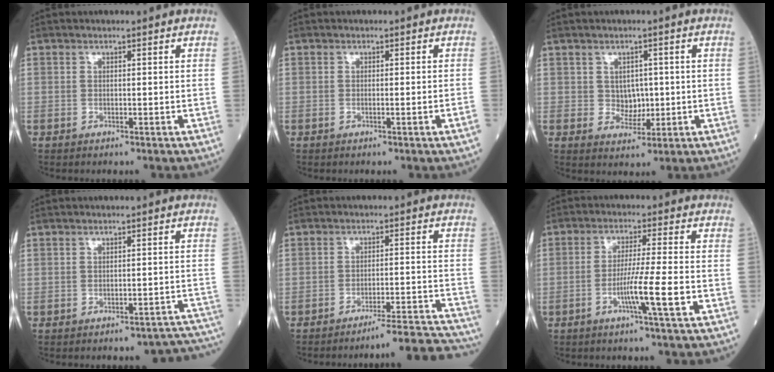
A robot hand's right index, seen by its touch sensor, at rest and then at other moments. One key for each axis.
{"total": 1.1, "fx": -0.5, "fy": -0.4, "fz": 0.9, "tx": -0.014, "ty": -0.001, "tz": -0.006}
{"total": 3.2, "fx": 0.1, "fy": 2.6, "fz": 2.0, "tx": -0.023, "ty": 0.002, "tz": 0.007}
{"total": 8.8, "fx": -8.5, "fy": 1.6, "fz": 1.2, "tx": 0.013, "ty": 0.023, "tz": -0.088}
{"total": 13.3, "fx": -13.0, "fy": -1.4, "fz": 2.5, "tx": -0.002, "ty": 0.007, "tz": -0.171}
{"total": 7.1, "fx": -2.7, "fy": -1.1, "fz": 6.5, "tx": -0.115, "ty": -0.012, "tz": -0.051}